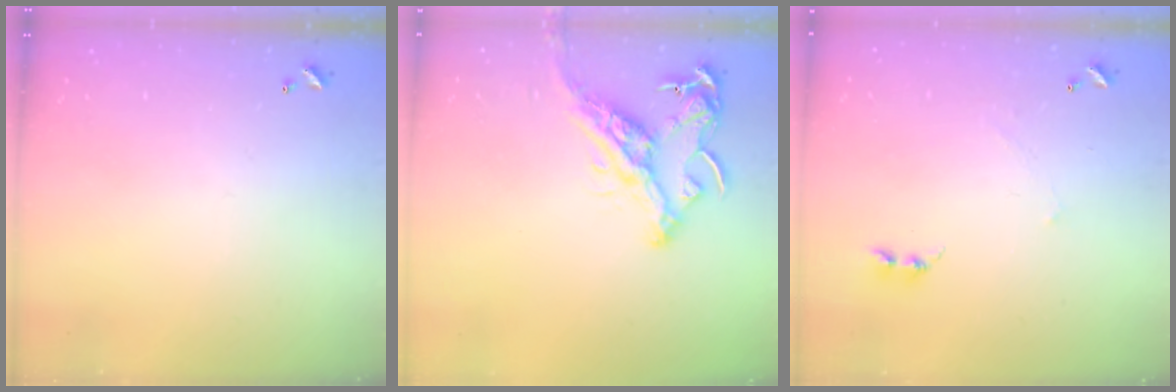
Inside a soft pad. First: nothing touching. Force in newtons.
{"total": 15.3, "press": 15.2, "slide": 1.8}
{"total": 1.7, "press": 1.6, "slide": 0.4}